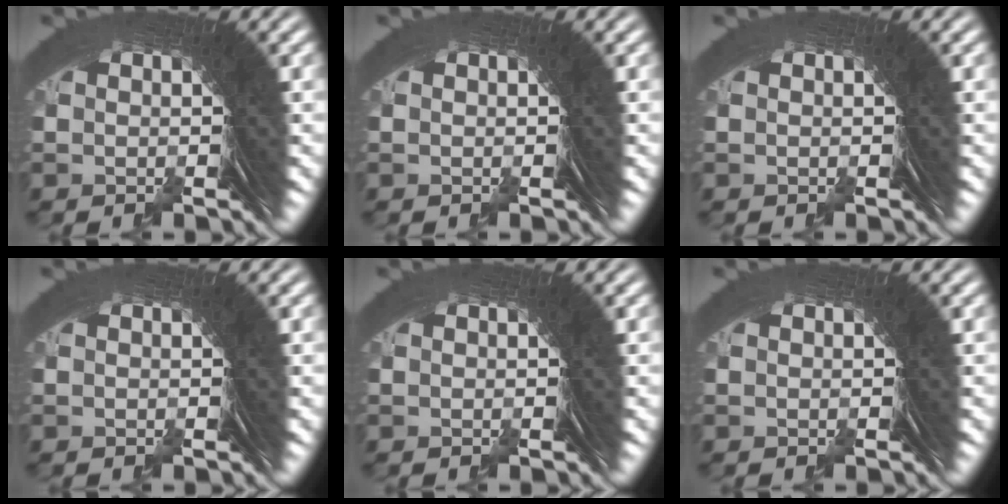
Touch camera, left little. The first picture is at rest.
{"total": 0.0}
{"total": 0.0}
{"total": 0.0}
{"total": 0.0}
{"total": 0.0}